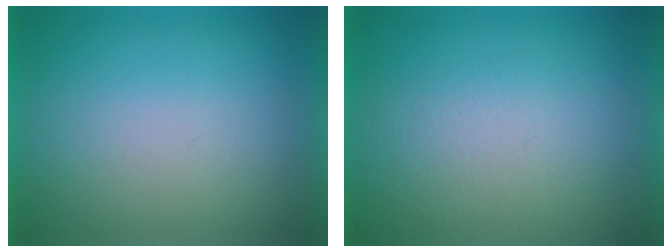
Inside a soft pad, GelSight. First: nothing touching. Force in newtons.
{"total": 5.5}